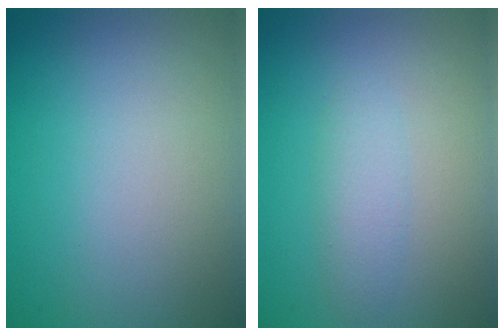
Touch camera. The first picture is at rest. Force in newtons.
{"total": 1.8, "press": 1.8, "slide": 0.1}